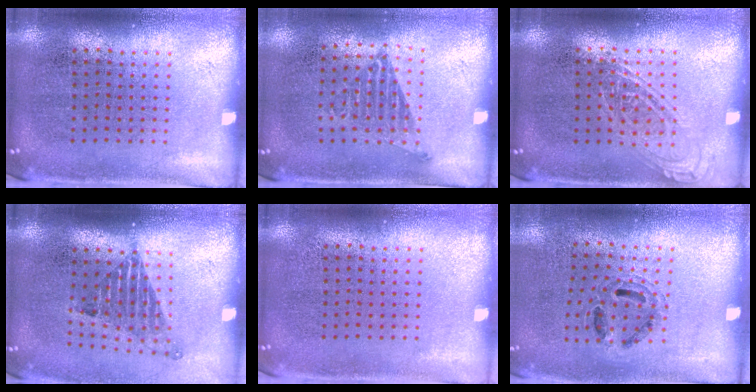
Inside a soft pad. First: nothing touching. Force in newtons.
{"total": 1.0, "press": 0.8, "slide": 0.6}
{"total": 1.1, "press": 1.1, "slide": 0.1}
{"total": 1.6, "press": 1.1, "slide": 1.2}
{"total": 0.0}
{"total": 0.9, "press": 0.8, "slide": 0.2}